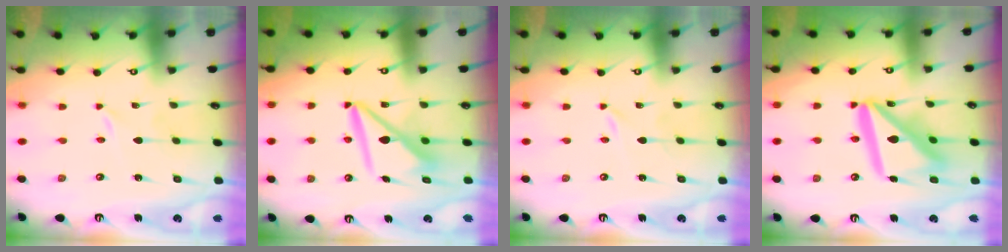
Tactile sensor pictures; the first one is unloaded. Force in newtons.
{"total": 8.7, "press": 8.6, "slide": 1.0}
{"total": 0.0}
{"total": 18.4, "press": 18.2, "slide": 2.2}